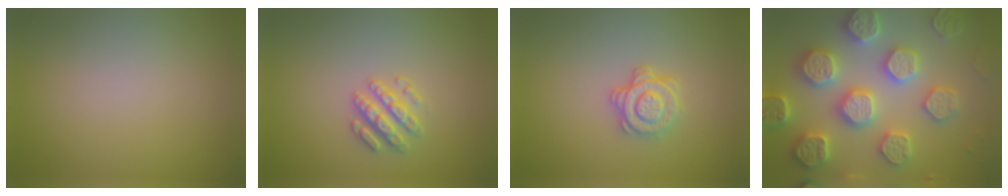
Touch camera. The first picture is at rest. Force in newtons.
{"total": 2.6, "press": 2.5, "slide": 0.7}
{"total": 2.9, "press": 2.5, "slide": 1.3}
{"total": 7.6, "press": 7.4, "slide": 1.7}